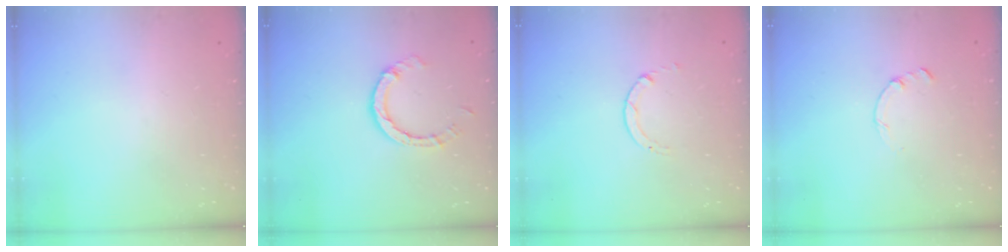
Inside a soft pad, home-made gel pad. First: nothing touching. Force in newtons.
{"total": 3.9, "press": 3.9, "slide": 0.2}
{"total": 0.7, "press": 0.7, "slide": 0.1}
{"total": 0.0}